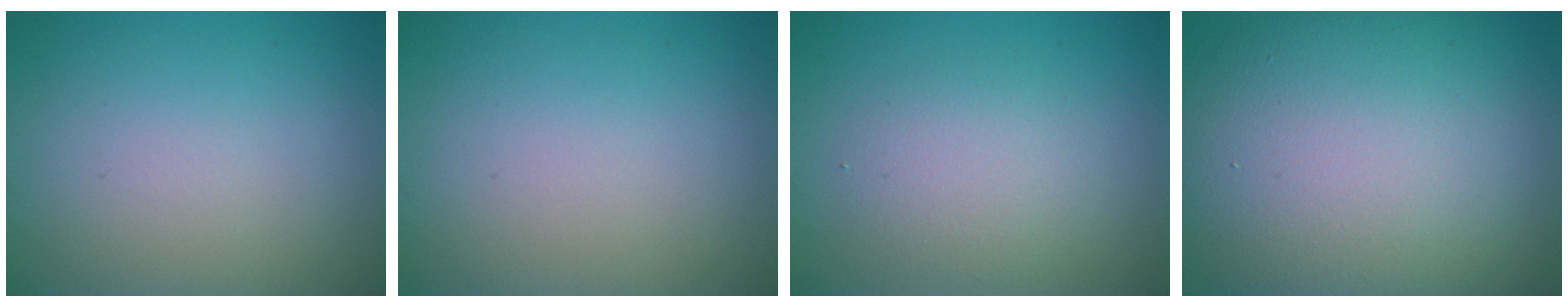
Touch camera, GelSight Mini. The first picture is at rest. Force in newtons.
{"total": 0.0}
{"total": 2.9, "press": 2.9, "slide": 0.3}
{"total": 15.4, "press": 15.3, "slide": 0.7}